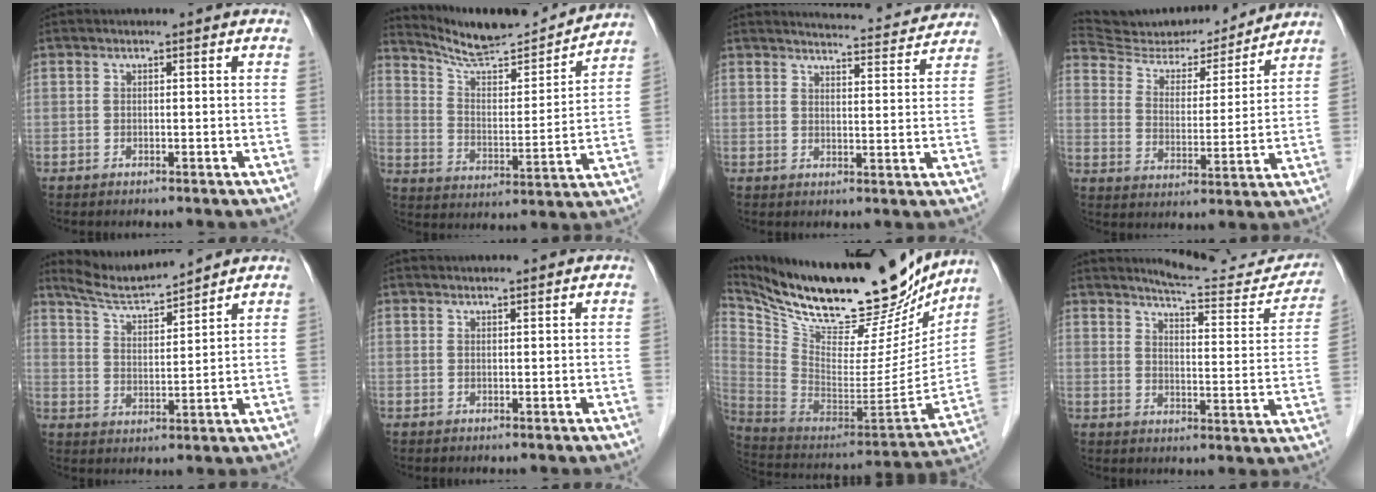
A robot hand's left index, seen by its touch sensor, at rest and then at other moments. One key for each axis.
{"total": 17.2, "fx": 16.3, "fy": 1.4, "fz": 5.2, "tx": -0.087, "ty": -0.017, "tz": 0.250}
{"total": 10.0, "fx": 9.8, "fy": 0.9, "fz": 1.4, "tx": -0.018, "ty": -0.003, "tz": 0.116}
{"total": 17.7, "fx": 16.9, "fy": 3.1, "fz": 4.2, "tx": -0.071, "ty": -0.001, "tz": 0.257}
{"total": 7.3, "fx": 7.1, "fy": -0.4, "fz": 1.4, "tx": -0.040, "ty": 0.004, "tz": 0.143}
{"total": 1.1, "fx": 1.1, "fy": 0.0, "fz": 0.1, "tx": -0.004, "ty": 0.008, "tz": 0.023}
{"total": 31.2, "fx": 25.5, "fy": 8.7, "fz": 15.7, "tx": -0.269, "ty": -0.026, "tz": 0.384}
{"total": 14.5, "fx": 14.1, "fy": 1.8, "fz": 3.1, "tx": -0.029, "ty": -0.046, "tz": 0.168}